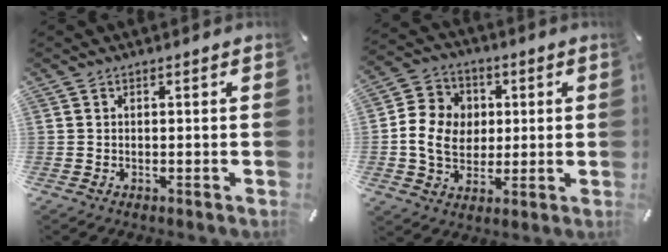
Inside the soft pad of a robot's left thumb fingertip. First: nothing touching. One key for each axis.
{"total": 10.3, "fx": 0.1, "fy": 9.2, "fz": 4.6, "tx": -0.107, "ty": 0.016, "tz": 0.005}